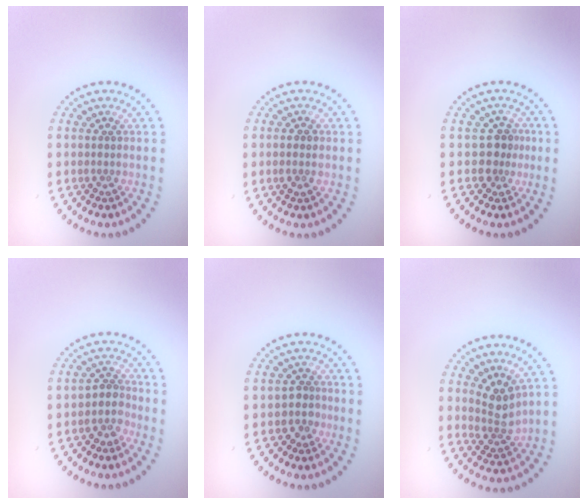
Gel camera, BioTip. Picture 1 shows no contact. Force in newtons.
{"total": 1.5, "press": 1.4, "slide": 0.4}
{"total": 2.2, "press": 1.8, "slide": 1.3}
{"total": 2.1, "press": 1.6, "slide": 1.3}
{"total": 1.5, "press": 1.2, "slide": 0.9}
{"total": 2.9, "press": 2.3, "slide": 1.8}